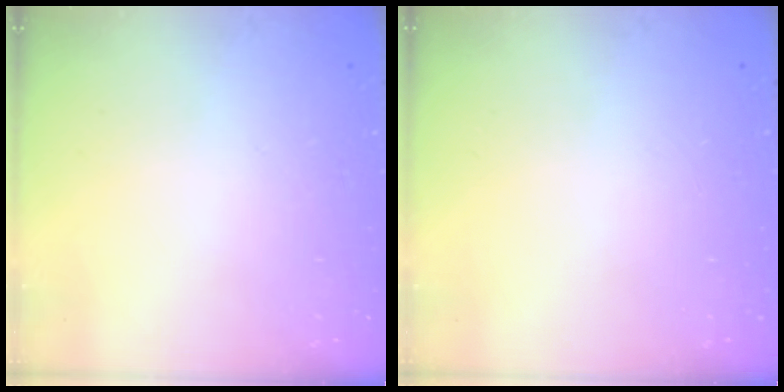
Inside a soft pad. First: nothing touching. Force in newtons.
{"total": 0.0}